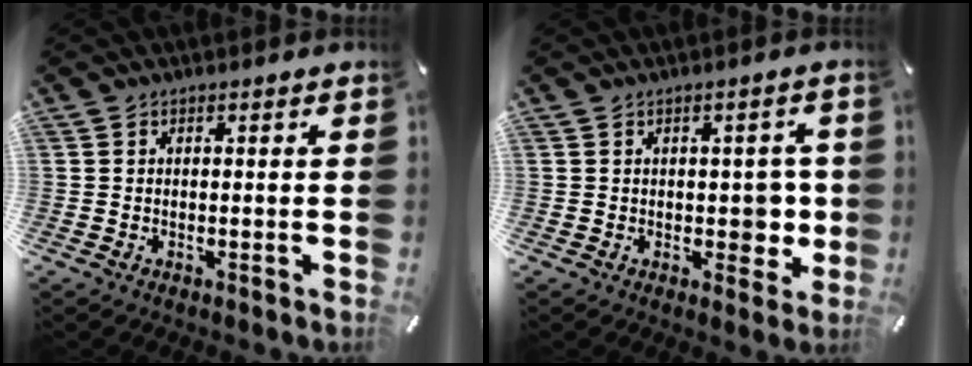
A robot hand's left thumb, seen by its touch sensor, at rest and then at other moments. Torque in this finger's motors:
{"motor_torque": [0.06, 0.70, 0.33, -0.01, 0.05]}